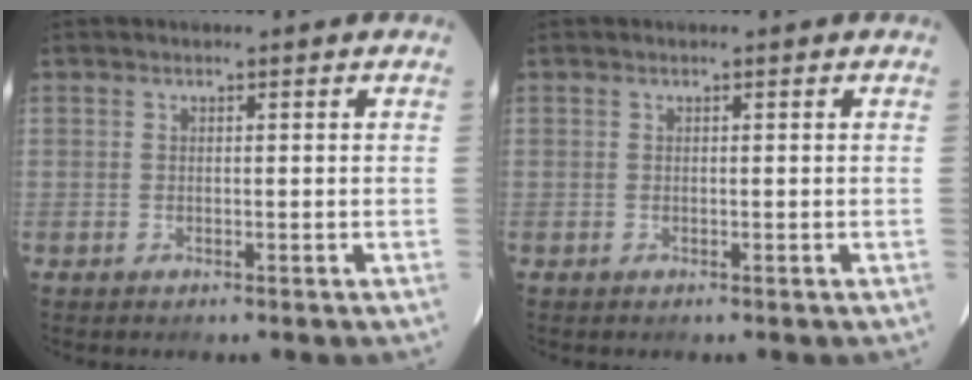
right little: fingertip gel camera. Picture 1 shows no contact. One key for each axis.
{"total": 0.0}